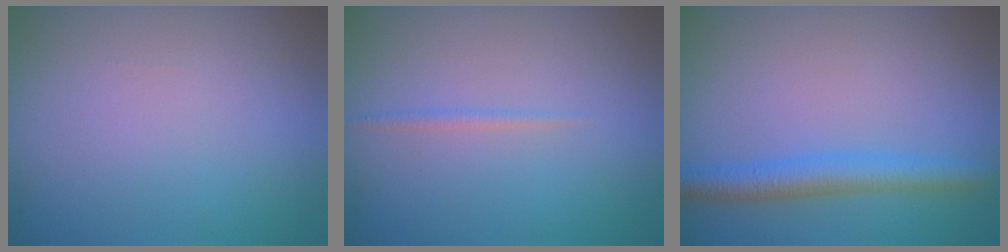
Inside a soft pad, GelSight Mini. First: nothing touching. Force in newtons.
{"total": 0.6, "press": 0.6, "slide": 0.1}
{"total": 3.4, "press": 3.4, "slide": 0.2}